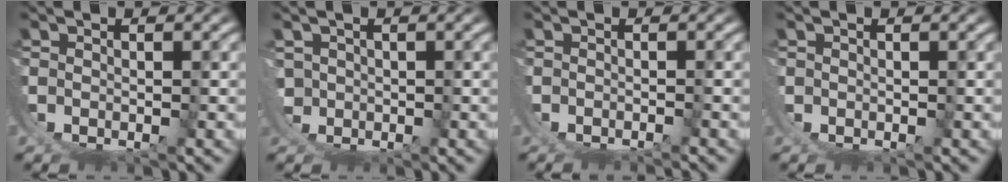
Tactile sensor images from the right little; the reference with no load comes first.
{"total": 3.3, "force": [-0.5, 3.0, 1.3], "torque": [-0.051, -0.032, 0.003]}
{"total": 2.7, "force": [-2.4, 1.1, 0.7], "torque": [-0.013, -0.002, -0.037]}
{"total": 0.6, "force": [0.0, 0.6, 0.1], "torque": [-0.014, -0.011, 0.007]}